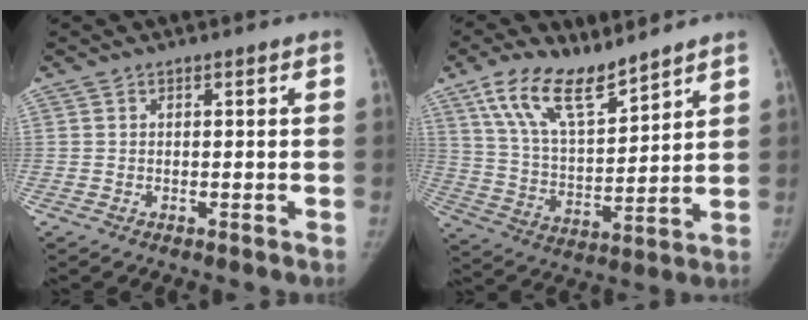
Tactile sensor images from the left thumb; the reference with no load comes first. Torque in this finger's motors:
{"motor_torque": [0.32, 0.38, 0.29, -0.44, 0.09]}